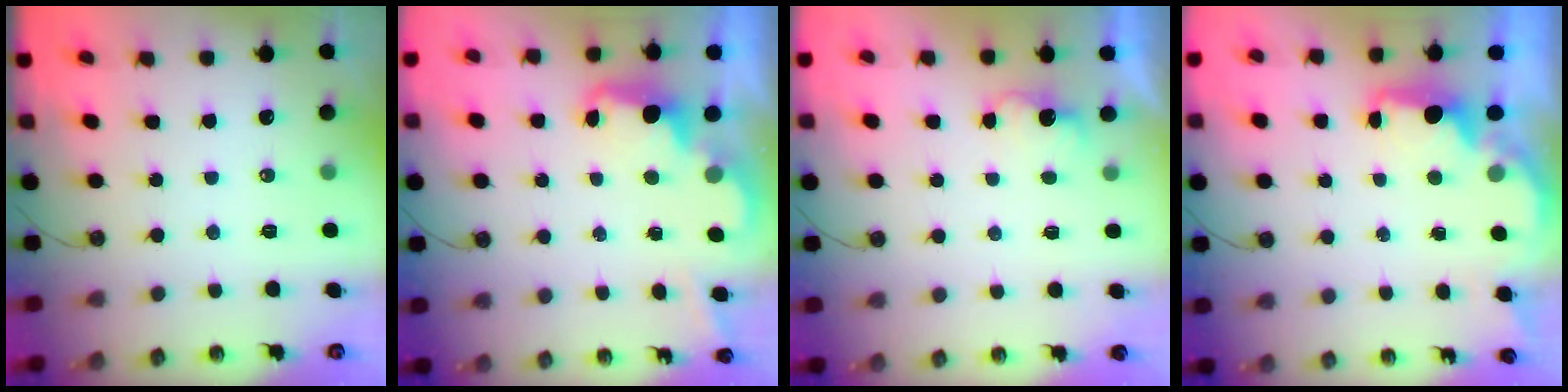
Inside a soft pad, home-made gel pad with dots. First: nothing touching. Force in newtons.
{"total": 2.2, "press": 2.2, "slide": 0.5}
{"total": 2.6, "press": 2.5, "slide": 0.9}
{"total": 2.3, "press": 2.2, "slide": 0.8}